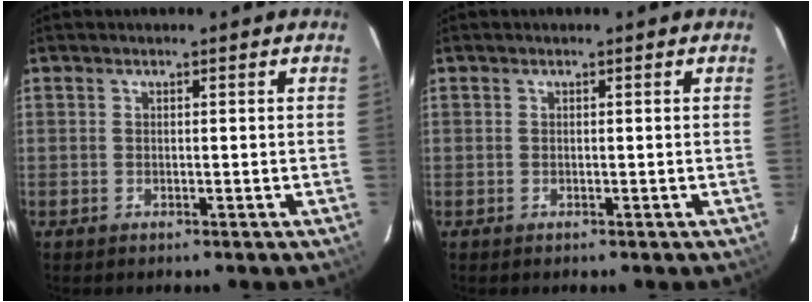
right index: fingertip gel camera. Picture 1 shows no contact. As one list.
[{"total": 0.0}]